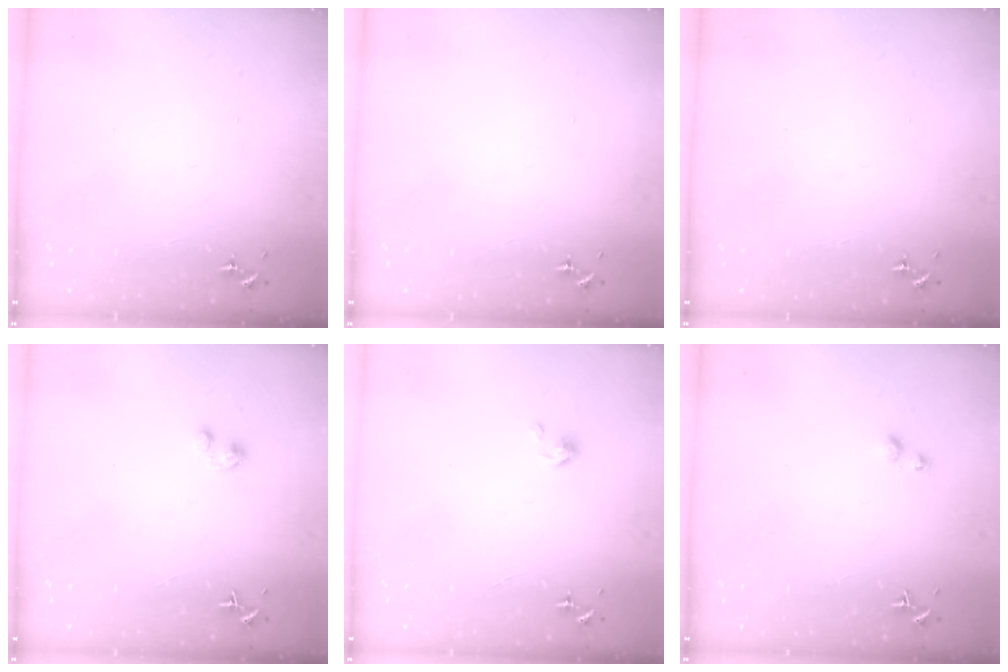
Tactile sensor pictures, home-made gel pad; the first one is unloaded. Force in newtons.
{"total": 0.0}
{"total": 0.0}
{"total": 2.8, "press": 2.7, "slide": 0.4}
{"total": 3.7, "press": 3.7, "slide": 0.3}
{"total": 2.9, "press": 2.8, "slide": 0.4}